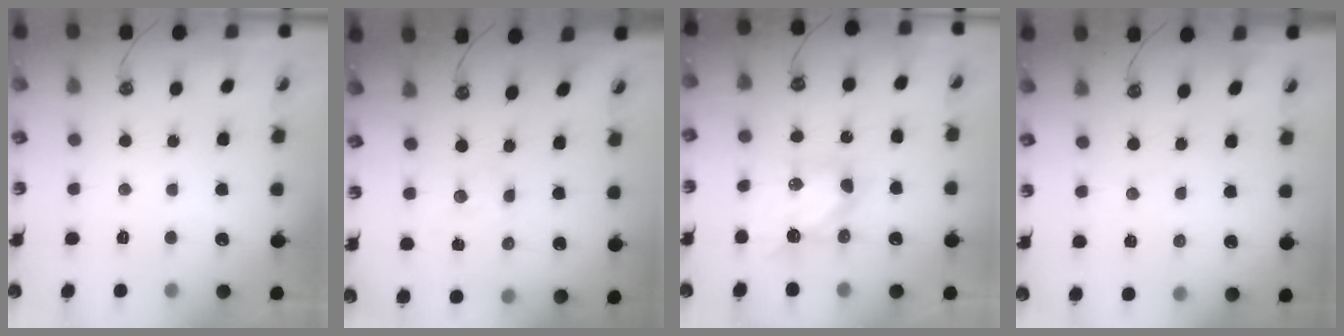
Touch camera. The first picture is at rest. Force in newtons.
{"total": 3.1, "press": 3.1, "slide": 0.5}
{"total": 7.1, "press": 7.1, "slide": 0.8}
{"total": 1.8, "press": 1.7, "slide": 0.2}